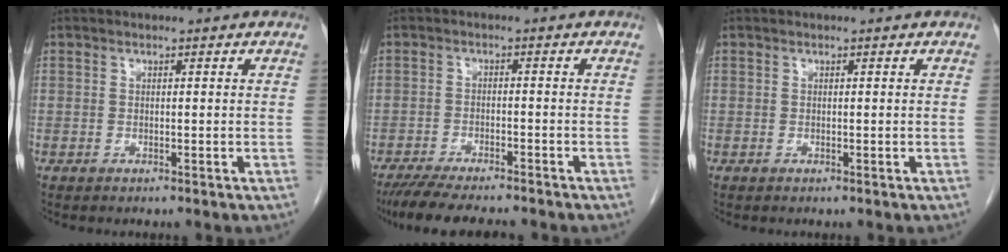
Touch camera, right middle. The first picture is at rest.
{"total": 10.4, "force": [-9.1, 1.4, 4.8], "torque": [-0.071, -0.016, -0.139]}
{"total": 0.0}